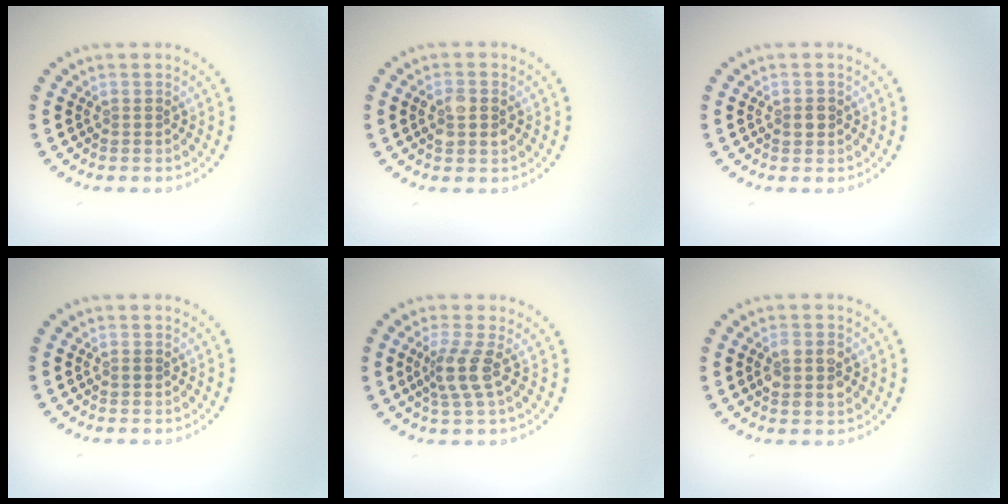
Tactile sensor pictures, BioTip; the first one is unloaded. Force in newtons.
{"total": 2.1, "press": 2.1, "slide": 0.2}
{"total": 1.1, "press": 1.1, "slide": 0.2}
{"total": 0.5, "press": 0.5, "slide": 0.1}
{"total": 2.7, "press": 2.0, "slide": 1.9}
{"total": 2.8, "press": 2.8, "slide": 0.3}